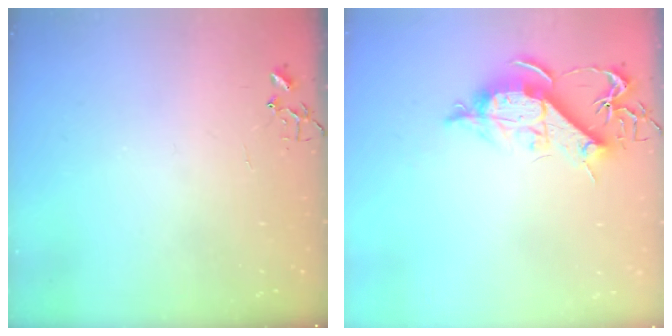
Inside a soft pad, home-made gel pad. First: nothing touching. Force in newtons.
{"total": 10.9, "press": 10.9, "slide": 0.8}